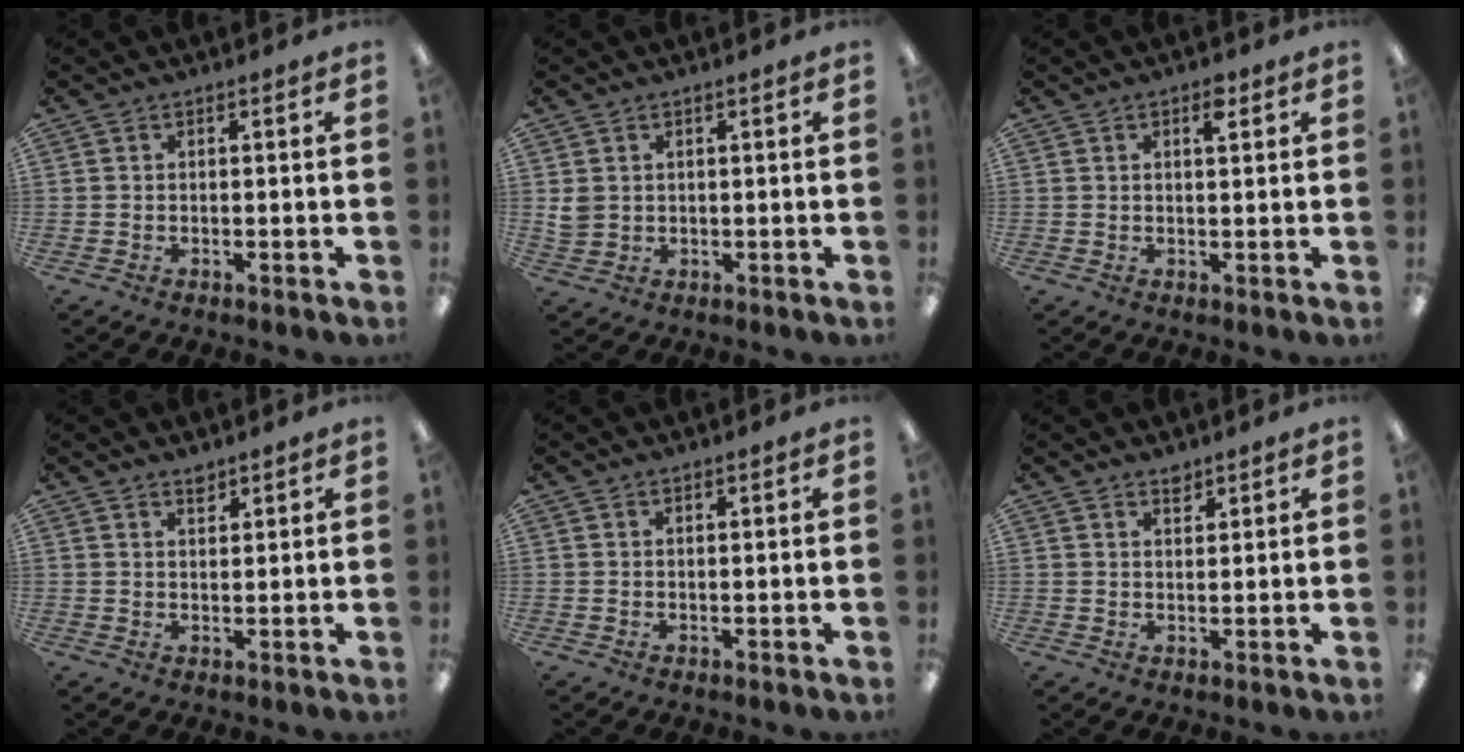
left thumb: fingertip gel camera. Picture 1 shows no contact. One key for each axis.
{"total": 2.9, "fx": 1.3, "fy": 2.3, "fz": 1.1, "tx": -0.024, "ty": 0.003, "tz": 0.026}
{"total": 3.1, "fx": 1.9, "fy": 1.1, "fz": 2.1, "tx": -0.030, "ty": -0.003, "tz": 0.030}
{"total": 2.4, "fx": 2.2, "fy": 0.9, "fz": 0.5, "tx": 0.003, "ty": -0.014, "tz": 0.038}
{"total": 0.6, "fx": 0.6, "fy": 0.1, "fz": 0.1, "tx": -0.003, "ty": 0.000, "tz": 0.011}
{"total": 2.4, "fx": 2.1, "fy": 1.0, "fz": 0.5, "tx": 0.004, "ty": -0.012, "tz": 0.036}